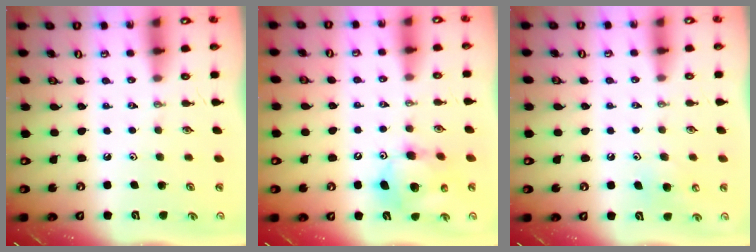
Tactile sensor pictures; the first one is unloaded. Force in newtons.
{"total": 12.2, "press": 11.9, "slide": 2.4}
{"total": 7.4, "press": 7.4, "slide": 0.8}